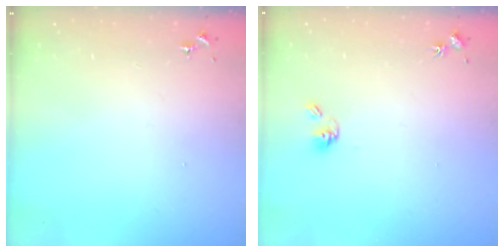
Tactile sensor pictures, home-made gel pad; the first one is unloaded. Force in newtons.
{"total": 6.0, "press": 5.6, "slide": 2.1}